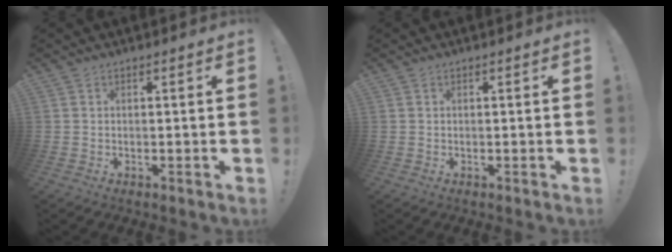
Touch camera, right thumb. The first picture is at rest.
{"total": 0.0}